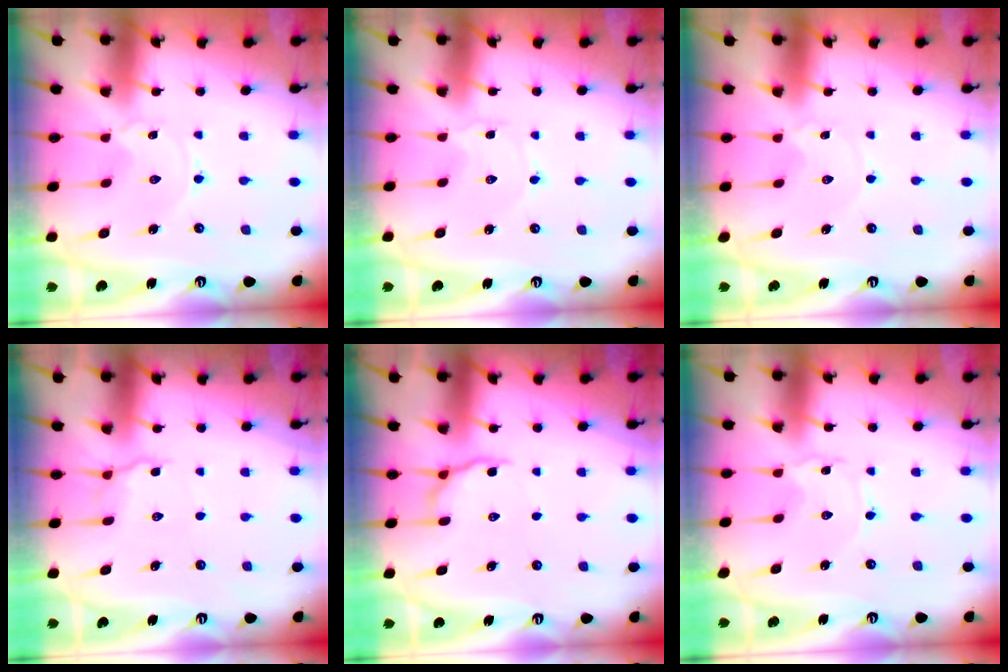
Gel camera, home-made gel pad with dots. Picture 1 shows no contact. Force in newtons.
{"total": 1.8, "press": 1.7, "slide": 0.3}
{"total": 1.6, "press": 1.5, "slide": 0.2}
{"total": 5.8, "press": 5.6, "slide": 1.2}
{"total": 6.0, "press": 5.8, "slide": 1.8}
{"total": 0.6, "press": 0.6, "slide": 0.1}